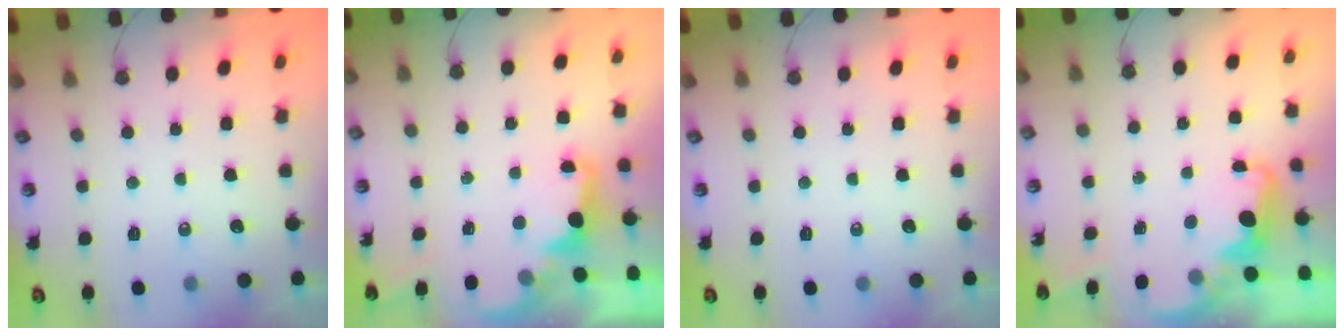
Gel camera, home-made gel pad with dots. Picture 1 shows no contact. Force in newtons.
{"total": 2.6, "press": 2.5, "slide": 0.8}
{"total": 0.0}
{"total": 2.6, "press": 2.5, "slide": 0.8}